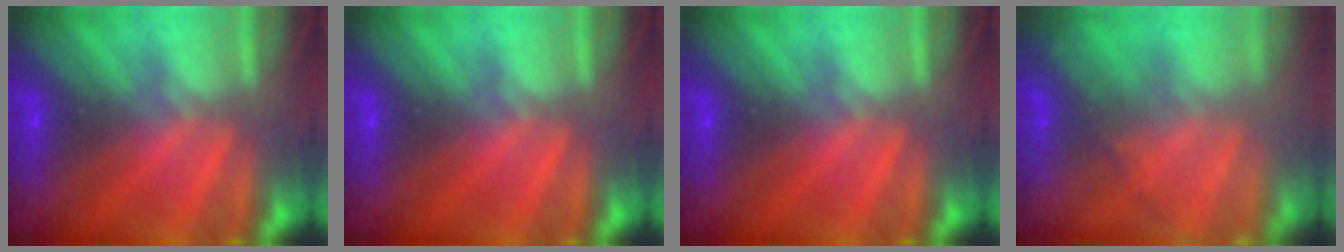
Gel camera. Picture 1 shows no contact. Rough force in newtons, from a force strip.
{"total": 0.0}
{"total": 0.0}
{"total": 7.4}